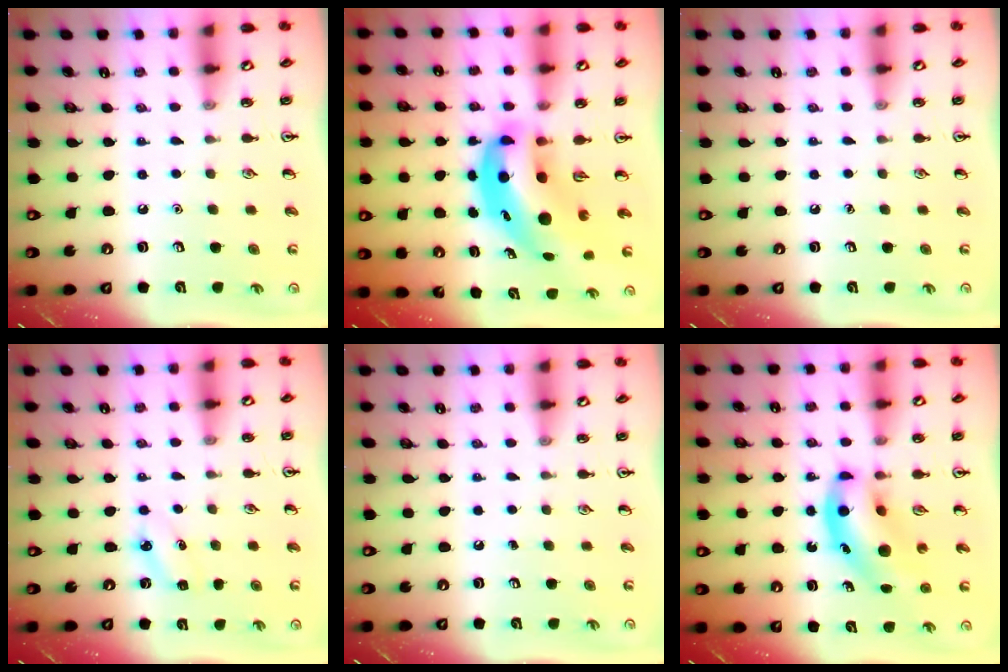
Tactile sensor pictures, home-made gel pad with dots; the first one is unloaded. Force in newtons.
{"total": 10.9, "press": 10.4, "slide": 3.0}
{"total": 0.0}
{"total": 5.0, "press": 4.8, "slide": 1.6}
{"total": 0.0}
{"total": 11.5, "press": 11.0, "slide": 3.1}